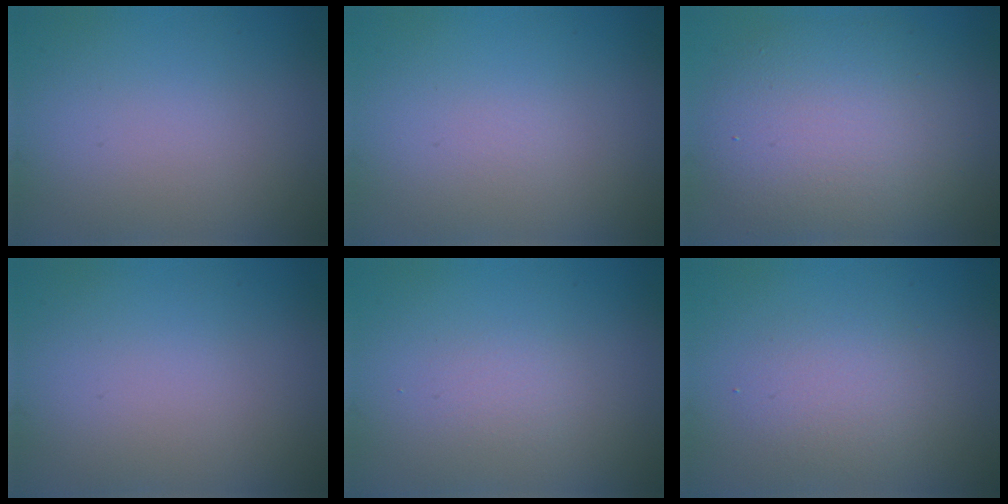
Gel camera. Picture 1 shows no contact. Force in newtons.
{"total": 0.0}
{"total": 8.7, "press": 8.7, "slide": 0.5}
{"total": 0.0}
{"total": 2.6, "press": 2.6, "slide": 0.3}
{"total": 2.4, "press": 2.4, "slide": 0.2}